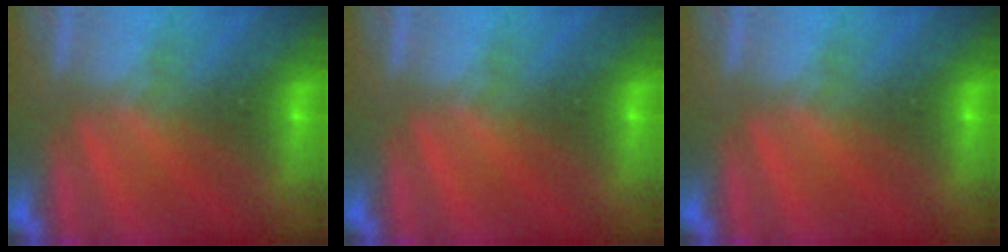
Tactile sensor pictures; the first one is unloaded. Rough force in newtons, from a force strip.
{"total": 0.0}
{"total": 0.0}